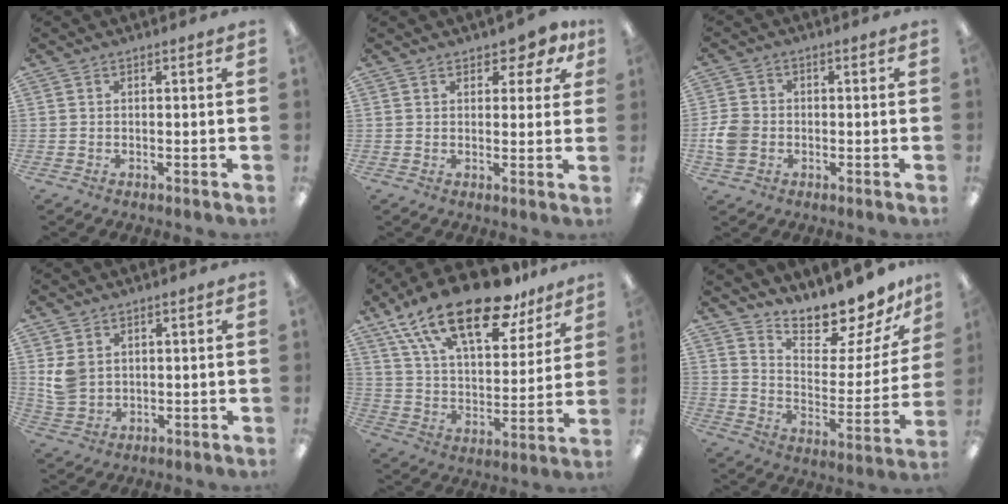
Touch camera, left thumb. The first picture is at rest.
{"total": 4.4, "force": [2.6, 2.4, 2.7], "torque": [-0.032, -0.006, 0.043]}
{"total": 5.9, "force": [-1.3, 4.8, 3.2], "torque": [-0.073, 0.010, -0.024]}
{"total": 5.5, "force": [2.0, 4.3, 2.7], "torque": [-0.056, 0.003, 0.040]}
{"total": 23.5, "force": [16.5, 9.3, 13.9], "torque": [-0.242, -0.093, 0.284]}
{"total": 13.2, "force": [12.6, 2.4, 3.2], "torque": [-0.054, -0.121, 0.217]}